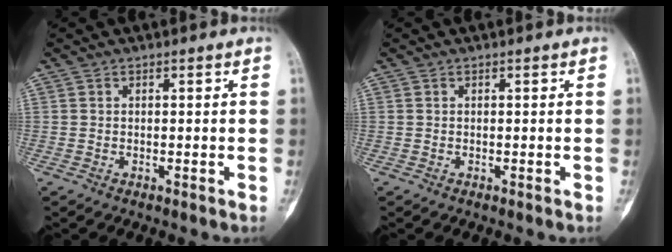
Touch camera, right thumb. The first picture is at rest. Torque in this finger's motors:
{"motor_torque": [0.19, 0.07, 0.05, -0.05, 0.03]}